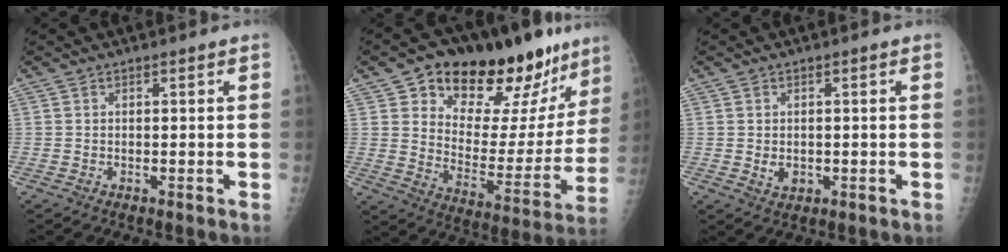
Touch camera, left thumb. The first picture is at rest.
{"total": 26.7, "force": [17.0, 12.6, 16.2], "torque": [-0.188, -0.060, 0.258]}
{"total": 2.5, "force": [-0.2, 2.0, 1.6], "torque": [-0.019, -0.002, 0.004]}